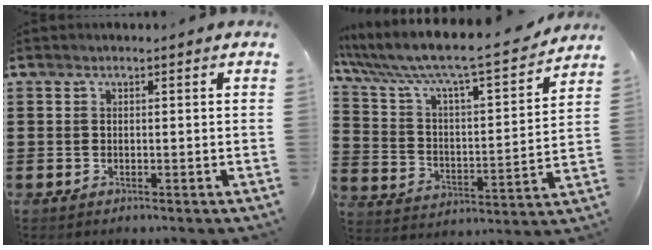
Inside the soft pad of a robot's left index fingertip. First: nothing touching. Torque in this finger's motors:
{"motor_torque": [2.14, 0.00, 1.05, 0.21]}